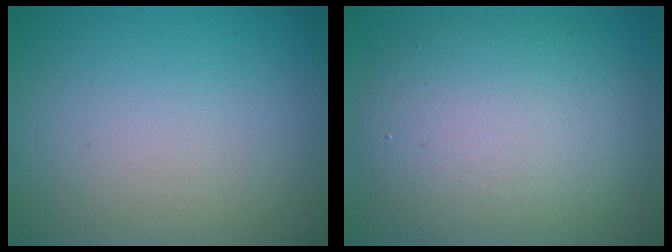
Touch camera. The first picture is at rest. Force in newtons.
{"total": 8.9, "press": 8.9, "slide": 0.3}